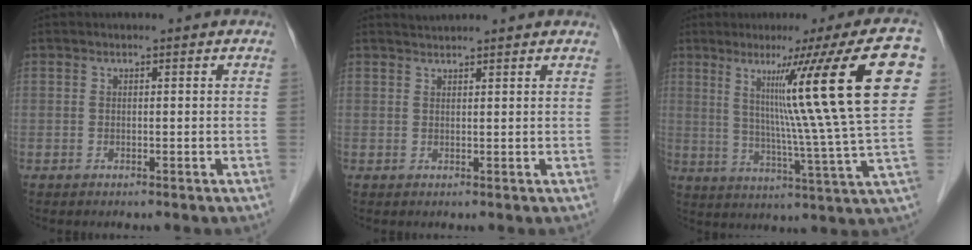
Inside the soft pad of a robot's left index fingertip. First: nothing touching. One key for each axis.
{"total": 2.9, "fx": 2.8, "fy": -0.2, "fz": 0.5, "tx": -0.011, "ty": 0.022, "tz": 0.043}
{"total": 21.7, "fx": 6.9, "fy": -1.6, "fz": 20.5, "tx": -0.279, "ty": 0.006, "tz": 0.089}